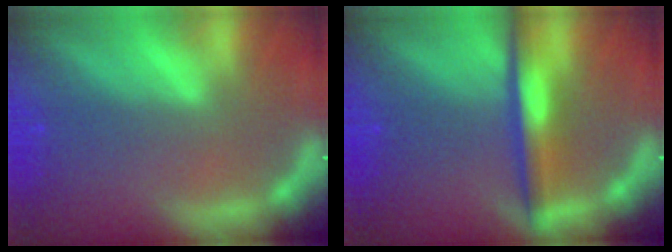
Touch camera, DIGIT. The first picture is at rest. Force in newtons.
{"total": 4.5}